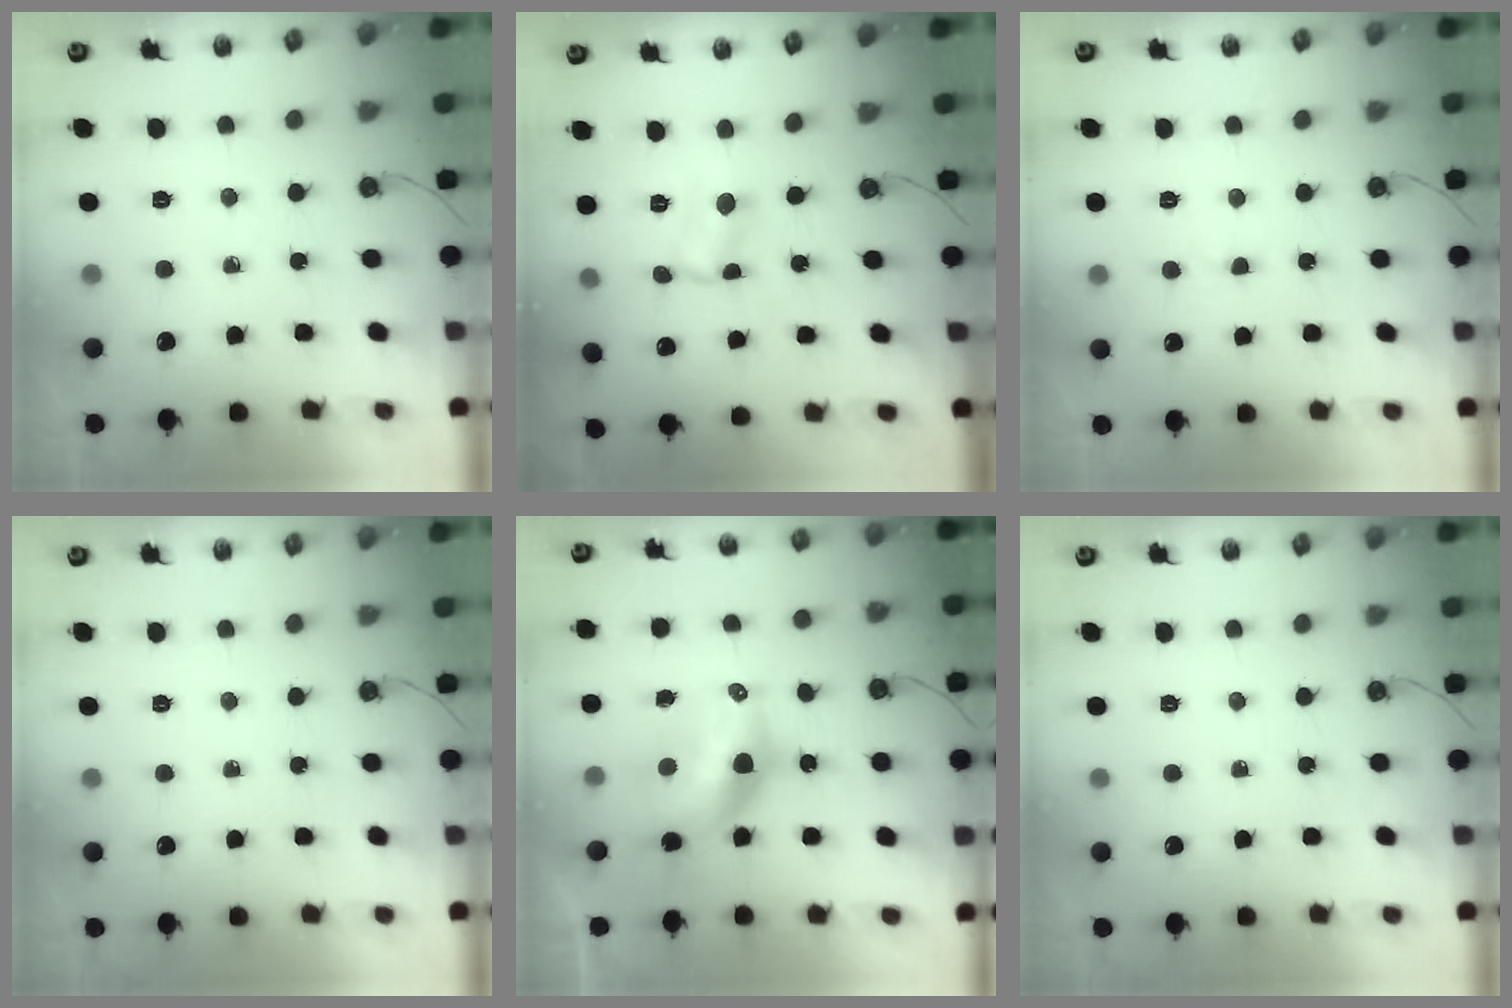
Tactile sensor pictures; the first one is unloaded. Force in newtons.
{"total": 1.0, "press": 1.0, "slide": 0.2}
{"total": 2.1, "press": 2.1, "slide": 0.3}
{"total": 0.0}
{"total": 10.8, "press": 10.8, "slide": 0.3}
{"total": 0.0}